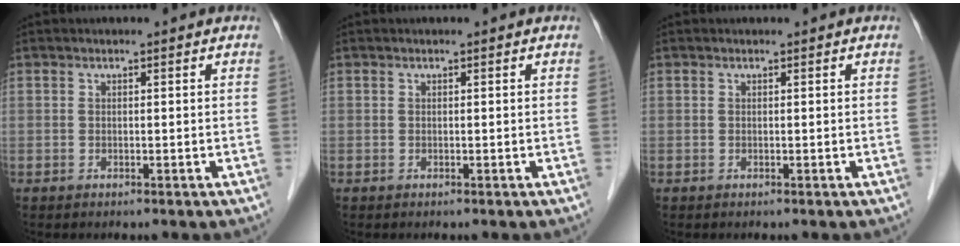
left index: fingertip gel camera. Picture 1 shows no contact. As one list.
[{"total": 0.0}, {"total": 0.0}]